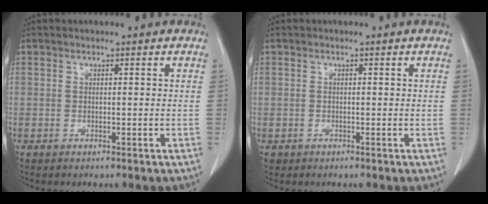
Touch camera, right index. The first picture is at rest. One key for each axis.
{"total": 0.6, "fx": -0.2, "fy": 0.6, "fz": 0.0, "tx": 0.001, "ty": 0.005, "tz": -0.005}